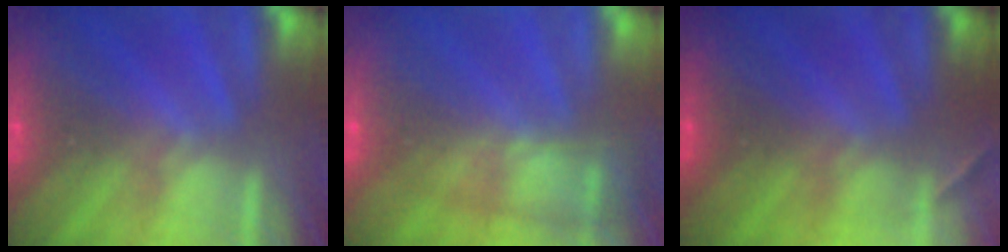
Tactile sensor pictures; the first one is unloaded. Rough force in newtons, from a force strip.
{"total": 7.5}
{"total": 1.7}